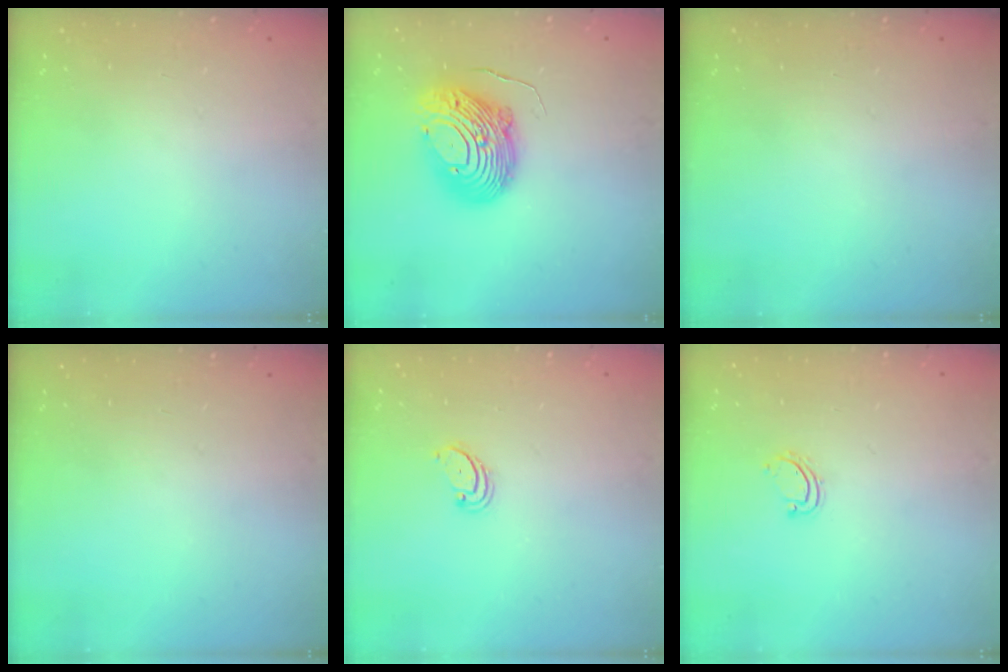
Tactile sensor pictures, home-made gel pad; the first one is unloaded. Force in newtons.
{"total": 13.5, "press": 13.4, "slide": 1.4}
{"total": 0.0}
{"total": 0.0}
{"total": 2.6, "press": 2.5, "slide": 0.5}
{"total": 3.0, "press": 3.0, "slide": 0.2}